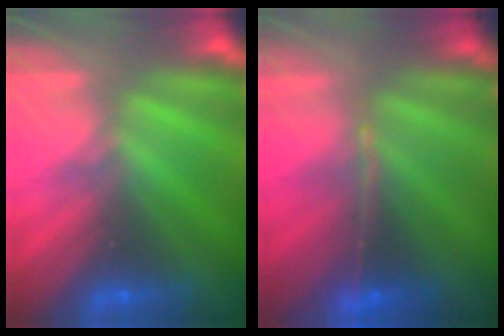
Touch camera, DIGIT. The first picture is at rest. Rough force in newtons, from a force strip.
{"total": 1.3}